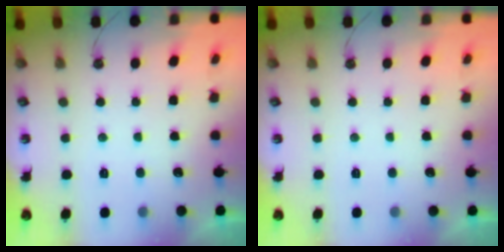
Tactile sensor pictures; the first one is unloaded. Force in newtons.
{"total": 0.0}